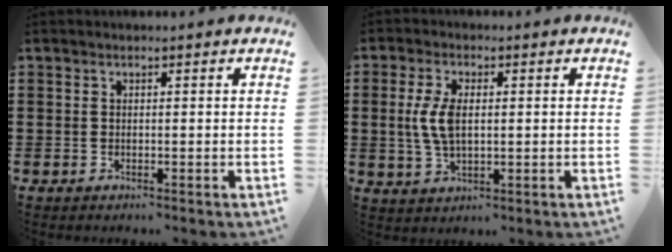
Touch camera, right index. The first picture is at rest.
{"total": 6.2, "force": [0.6, 2.9, 5.4], "torque": [-0.131, 0.001, 0.002]}